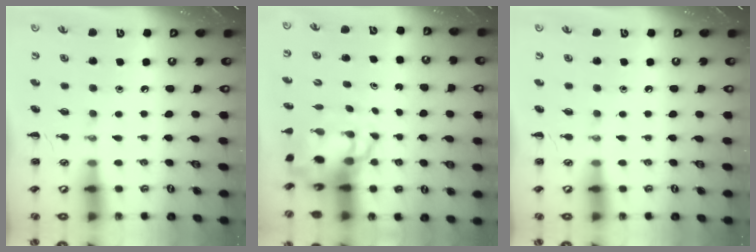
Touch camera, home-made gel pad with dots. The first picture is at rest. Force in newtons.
{"total": 6.1, "press": 5.8, "slide": 1.9}
{"total": 0.0}